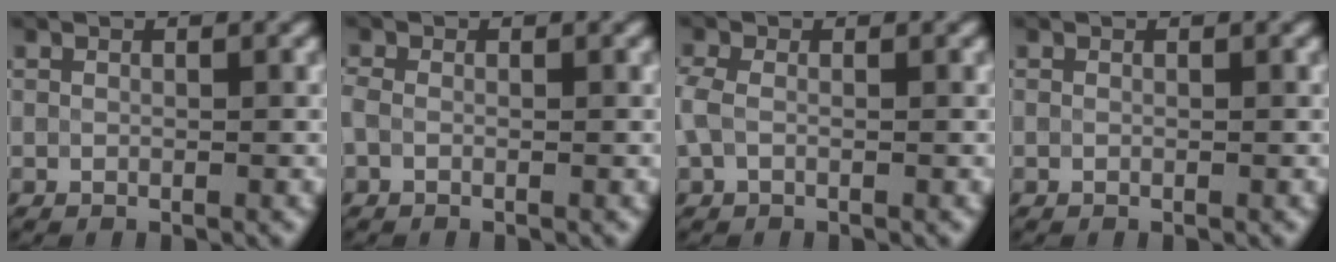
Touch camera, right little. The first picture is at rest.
{"total": 0.9, "force": [-0.4, 0.5, 0.7], "torque": [-0.018, -0.003, -0.011]}
{"total": 1.9, "force": [-0.2, 1.2, 1.5], "torque": [-0.040, 0.004, -0.011]}
{"total": 0.0}